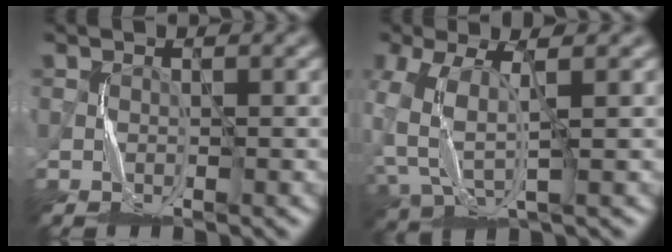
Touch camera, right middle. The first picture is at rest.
{"total": 5.4, "force": [-0.5, 3.0, 4.5], "torque": [-0.121, 0.001, -0.007]}